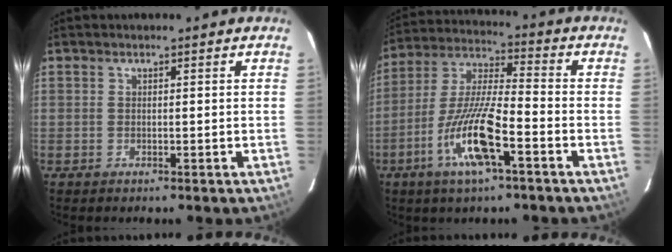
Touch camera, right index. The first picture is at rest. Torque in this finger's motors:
{"motor_torque": [1.41, -0.73, 0.82, 0.21]}